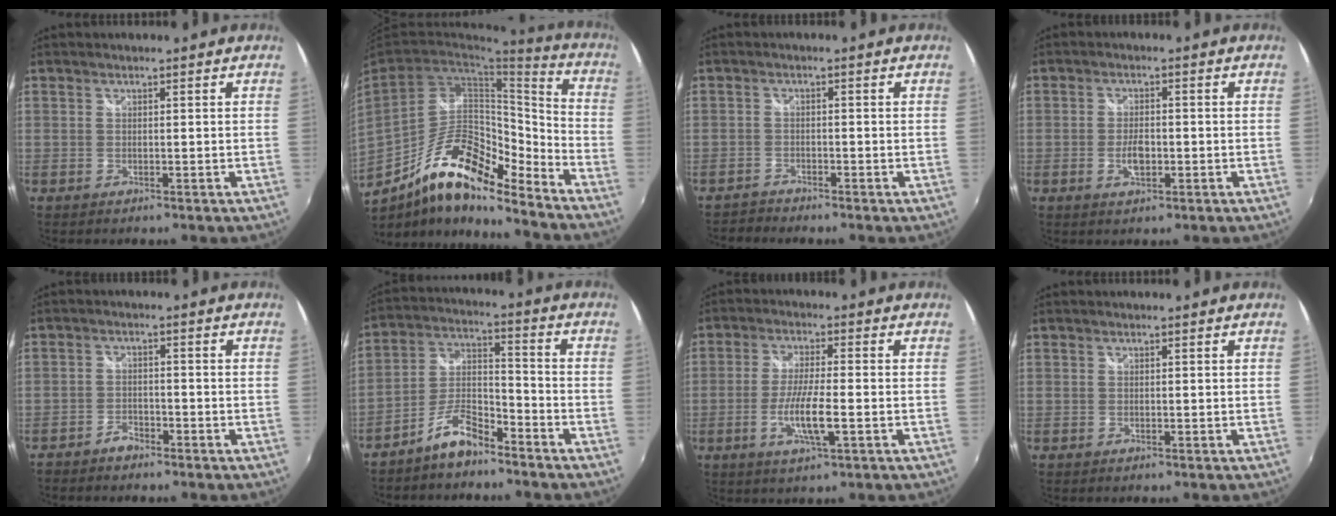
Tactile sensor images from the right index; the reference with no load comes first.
{"total": 17.8, "force": [-12.9, 5.2, 11.1], "torque": [-0.194, 0.005, -0.229]}
{"total": 2.2, "force": [-2.2, 0.4, -0.3], "torque": [-0.002, 0.000, -0.044]}
{"total": 3.9, "force": [-1.0, 2.0, 3.3], "torque": [-0.064, -0.002, -0.018]}
{"total": 3.1, "force": [-2.7, 1.3, 0.7], "torque": [-0.030, 0.004, -0.050]}
{"total": 7.8, "force": [-6.2, 2.2, 4.0], "torque": [-0.095, 0.028, -0.120]}
{"total": 7.6, "force": [-2.3, 0.8, 7.2], "torque": [-0.143, -0.009, -0.044]}
{"total": 0.0}